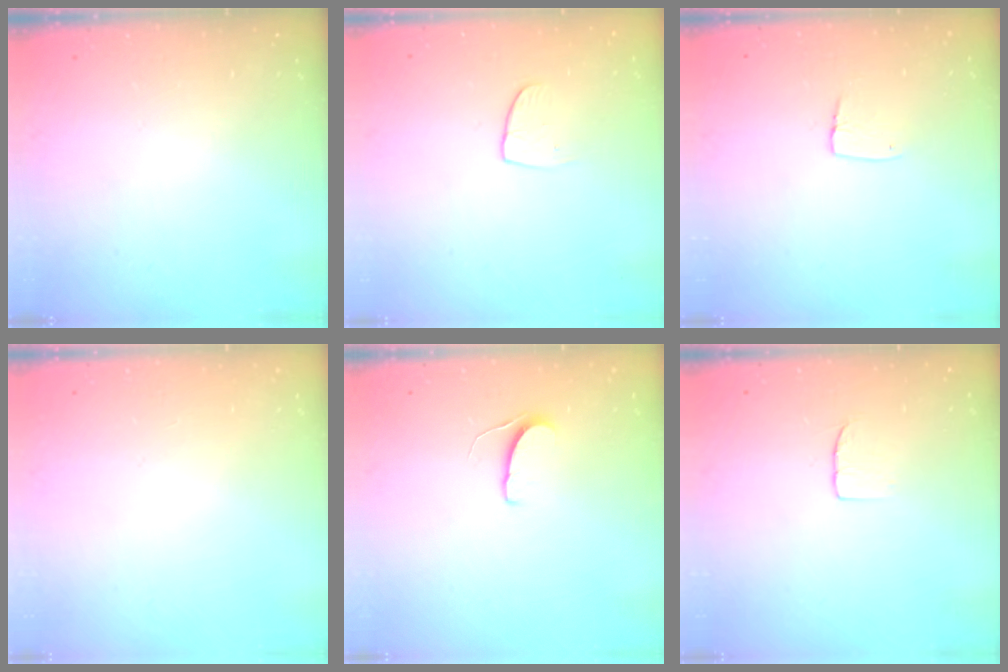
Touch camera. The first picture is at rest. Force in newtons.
{"total": 5.5, "press": 5.5, "slide": 0.4}
{"total": 5.3, "press": 5.3, "slide": 0.4}
{"total": 0.0}
{"total": 5.4, "press": 5.4, "slide": 0.4}
{"total": 3.9, "press": 3.9, "slide": 0.3}